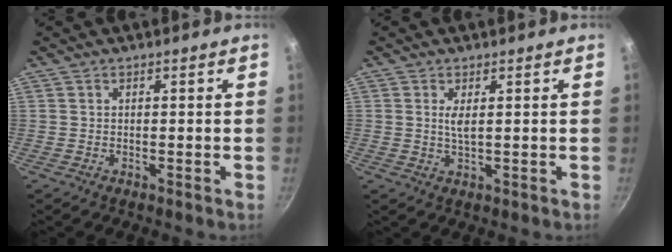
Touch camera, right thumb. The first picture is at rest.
{"total": 2.3, "force": [0.7, 0.7, 2.1], "torque": [-0.042, -0.005, 0.014]}